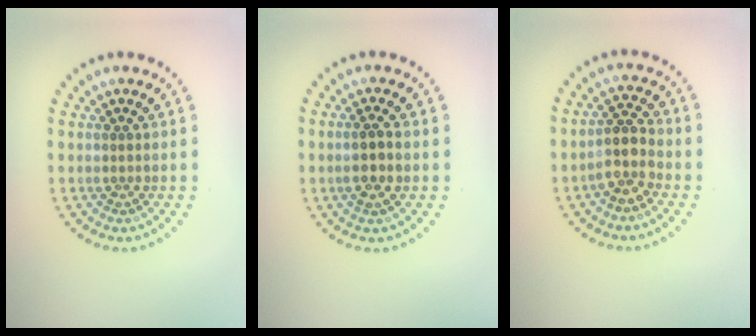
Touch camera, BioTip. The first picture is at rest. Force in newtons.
{"total": 2.3, "press": 2.2, "slide": 0.7}
{"total": 2.8, "press": 2.4, "slide": 1.5}